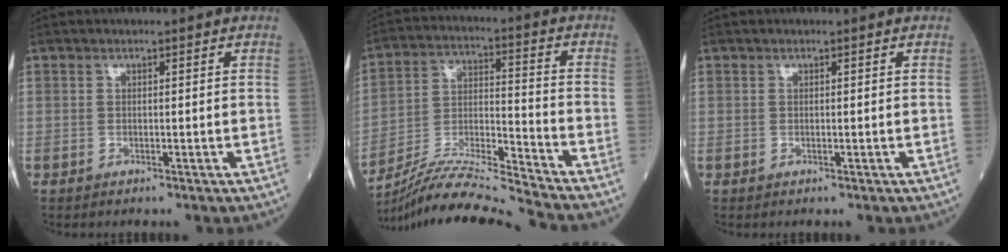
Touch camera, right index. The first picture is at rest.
{"total": 13.0, "force": [-12.3, -2.9, 3.0], "torque": [-0.061, 0.008, -0.228]}
{"total": 0.0}